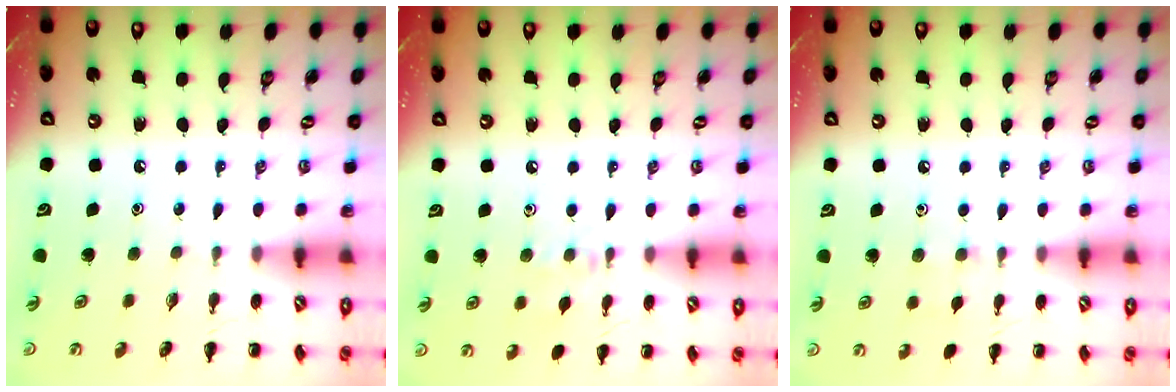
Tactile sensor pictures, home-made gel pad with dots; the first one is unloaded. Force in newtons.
{"total": 6.6, "press": 6.5, "slide": 1.3}
{"total": 4.9, "press": 4.6, "slide": 1.7}